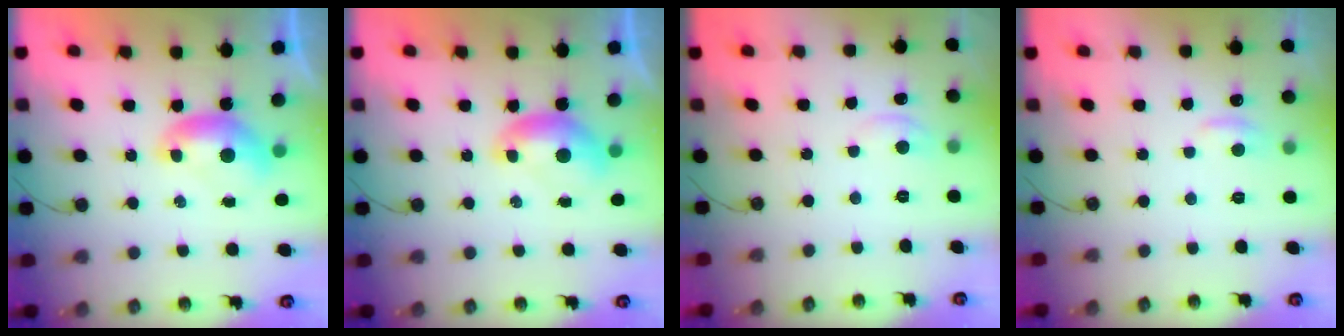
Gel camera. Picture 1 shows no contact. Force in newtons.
{"total": 0.0}
{"total": 1.5, "press": 1.4, "slide": 0.5}
{"total": 1.0, "press": 0.7, "slide": 0.7}